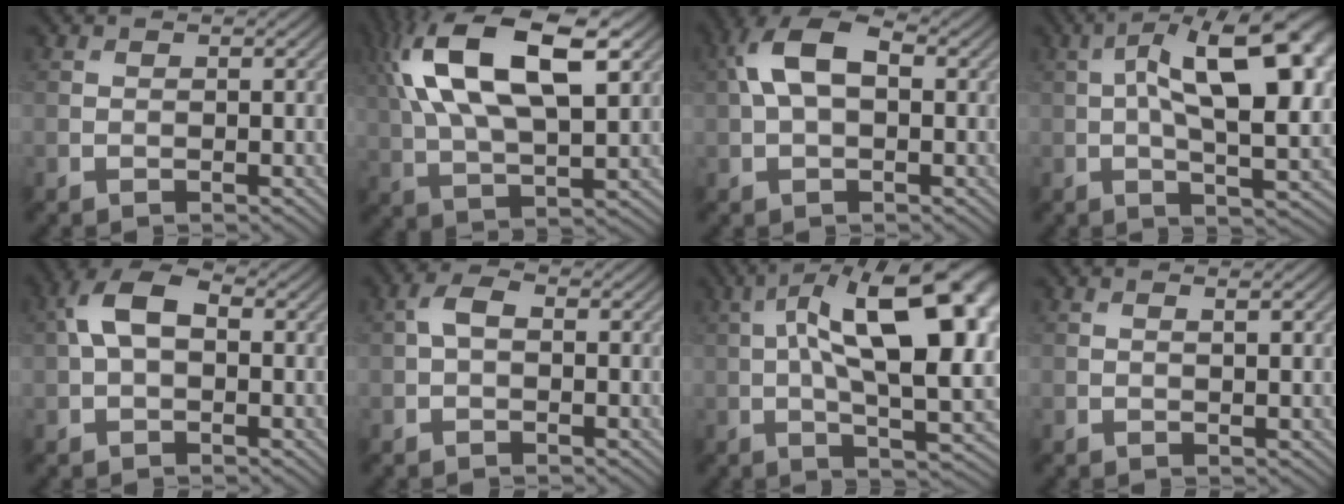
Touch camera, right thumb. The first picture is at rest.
{"total": 16.5, "force": [6.0, 7.5, 13.4], "torque": [-0.278, 0.026, 0.100]}
{"total": 7.9, "force": [1.6, 4.4, 6.3], "torque": [-0.139, 0.020, 0.022]}
{"total": 17.3, "force": [3.2, 7.4, 15.3], "torque": [-0.224, 0.032, 0.038]}
{"total": 6.2, "force": [1.2, 3.6, 4.9], "torque": [-0.101, 0.018, 0.014]}
{"total": 2.5, "force": [0.2, 1.5, 2.0], "torque": [-0.042, 0.009, 0.000]}
{"total": 19.3, "force": [3.4, 7.9, 17.3], "torque": [-0.253, 0.036, 0.043]}
{"total": 1.2, "force": [0.5, 0.1, 1.1], "torque": [-0.018, 0.002, 0.009]}